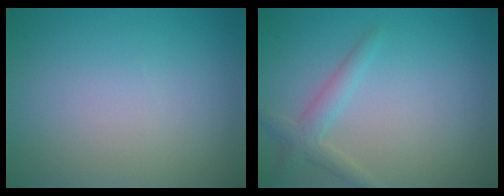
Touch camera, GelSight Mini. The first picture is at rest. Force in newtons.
{"total": 2.0, "press": 2.0, "slide": 0.1}